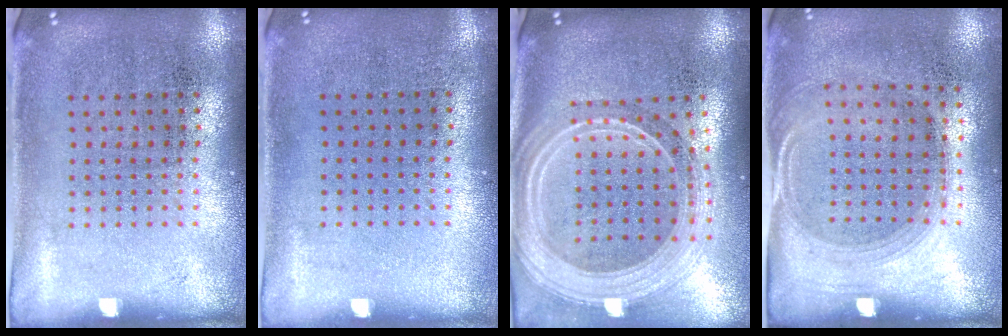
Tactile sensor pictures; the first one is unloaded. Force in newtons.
{"total": 0.0}
{"total": 2.7, "press": 2.2, "slide": 1.5}
{"total": 1.5, "press": 1.3, "slide": 0.7}